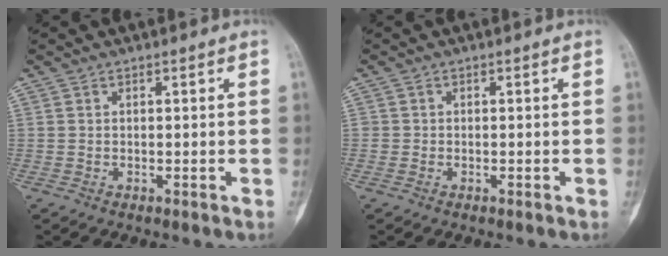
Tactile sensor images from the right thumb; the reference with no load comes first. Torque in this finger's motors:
{"motor_torque": [0.24, 0.04, 0.20, 0.01, 0.02]}